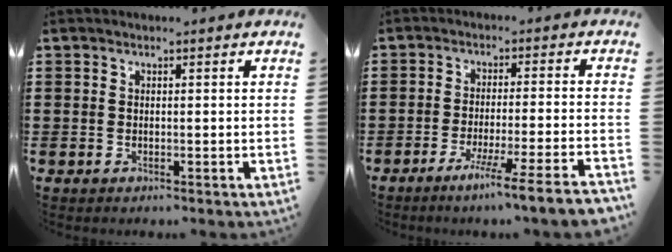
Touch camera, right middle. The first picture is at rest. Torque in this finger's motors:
{"motor_torque": [1.28, -0.86, 0.16, 0.07]}